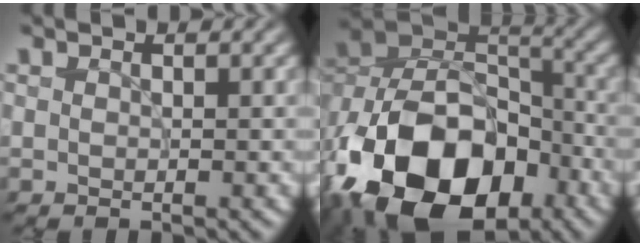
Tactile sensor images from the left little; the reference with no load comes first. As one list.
[{"total": 18.2, "force": [-8.9, 11.8, 10.5], "torque": [-0.186, -0.005, -0.161]}]